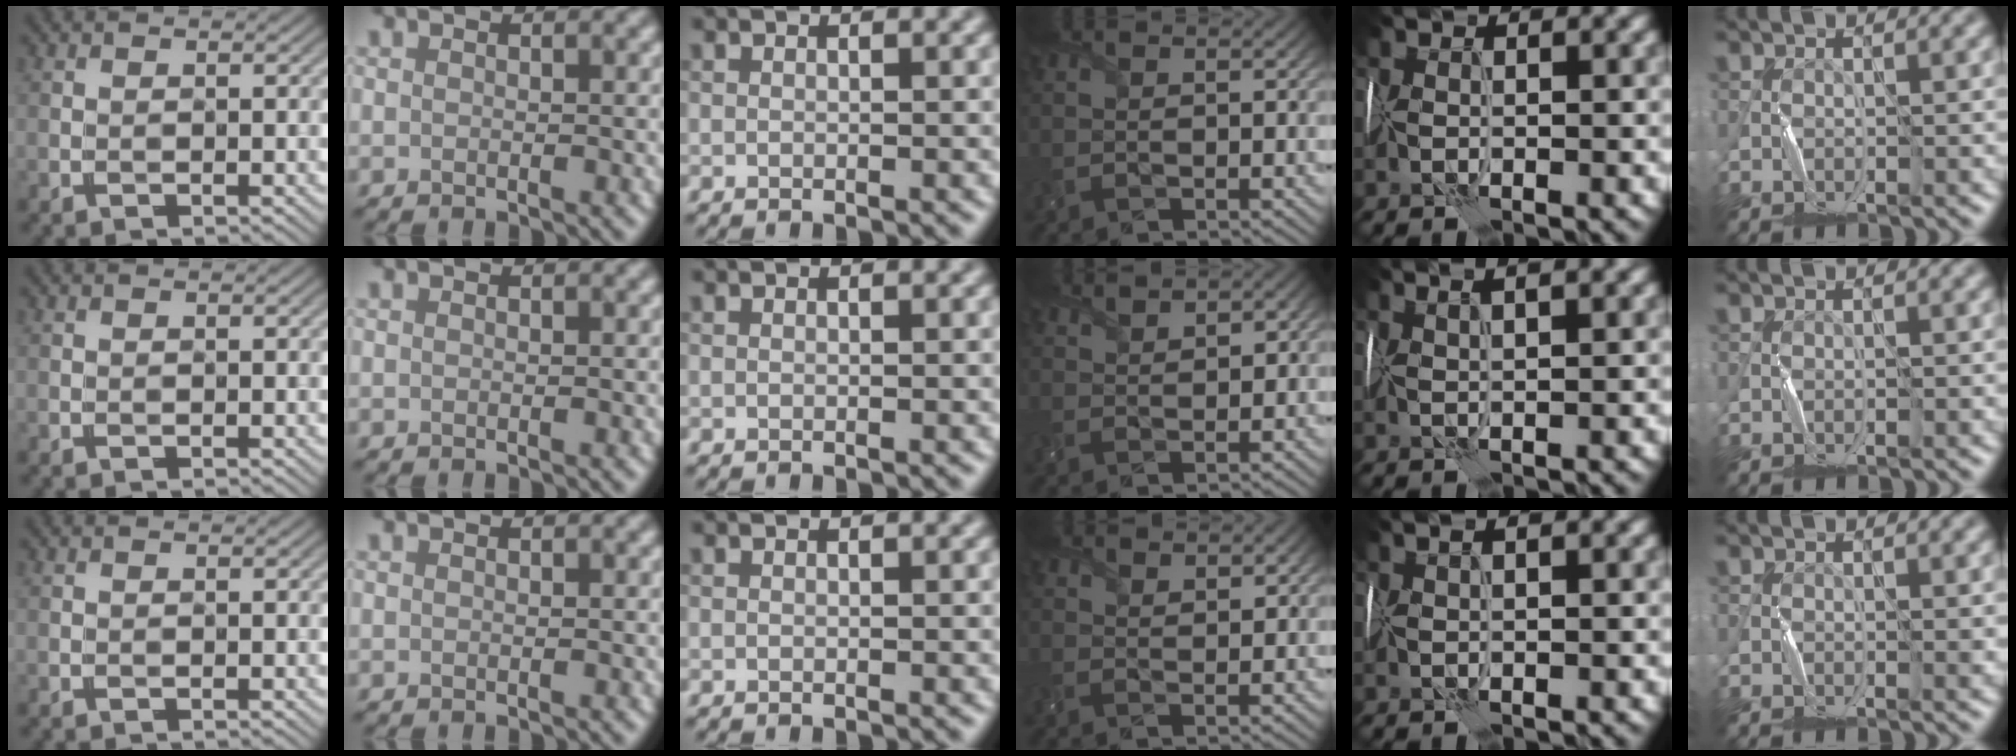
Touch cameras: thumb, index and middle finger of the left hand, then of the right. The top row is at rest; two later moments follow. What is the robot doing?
{"motion": "wrap", "object": "sponge"}